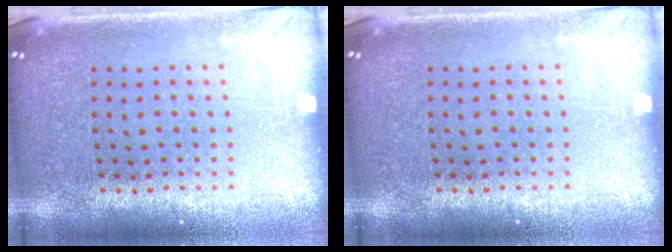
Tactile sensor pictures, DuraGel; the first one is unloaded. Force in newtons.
{"total": 0.0}